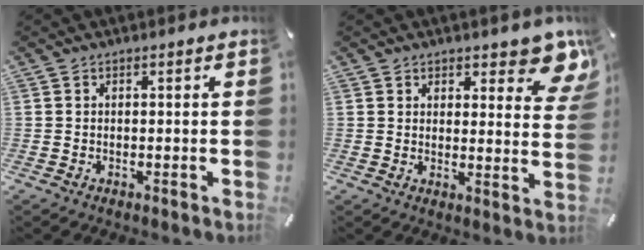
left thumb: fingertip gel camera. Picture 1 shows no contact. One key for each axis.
{"total": 7.5, "fx": 5.6, "fy": 3.8, "fz": 3.4, "tx": -0.018, "ty": -0.040, "tz": 0.095}